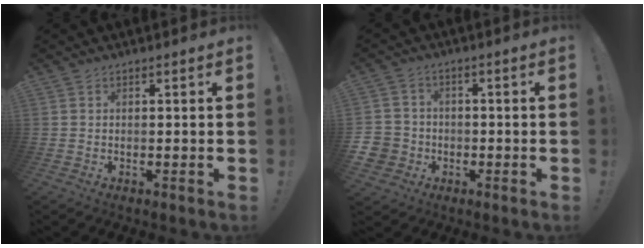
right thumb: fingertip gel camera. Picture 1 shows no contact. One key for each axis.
{"total": 6.2, "fx": -2.1, "fy": 5.7, "fz": 1.5, "tx": -0.036, "ty": 0.019, "tz": -0.039}